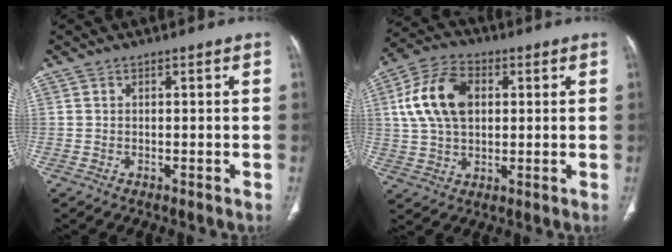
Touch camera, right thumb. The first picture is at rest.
{"total": 13.3, "force": [2.7, 8.7, 9.7], "torque": [-0.179, 0.013, 0.046]}